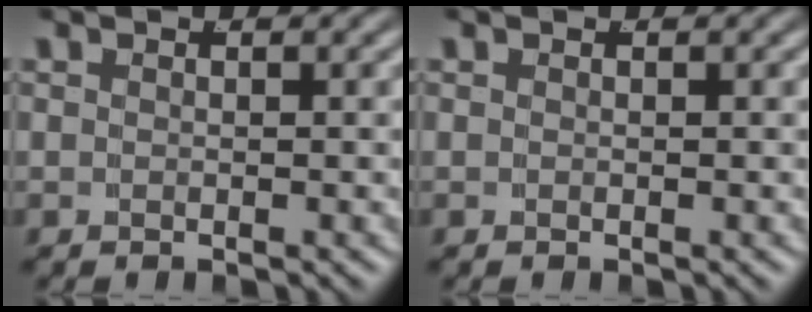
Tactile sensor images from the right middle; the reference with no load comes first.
{"total": 0.0}